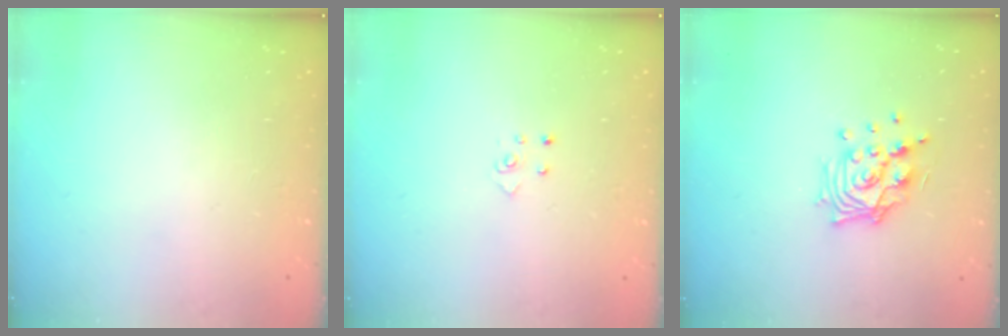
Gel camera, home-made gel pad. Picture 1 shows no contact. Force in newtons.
{"total": 2.6, "press": 2.6, "slide": 0.3}
{"total": 12.6, "press": 12.5, "slide": 1.7}